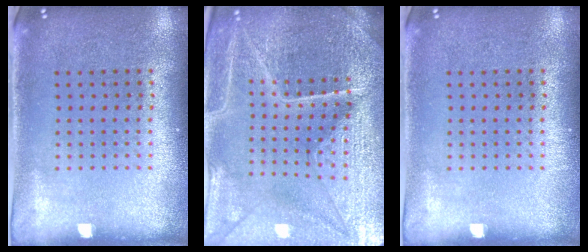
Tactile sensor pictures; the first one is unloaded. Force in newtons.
{"total": 5.6, "press": 5.2, "slide": 2.2}
{"total": 0.0}